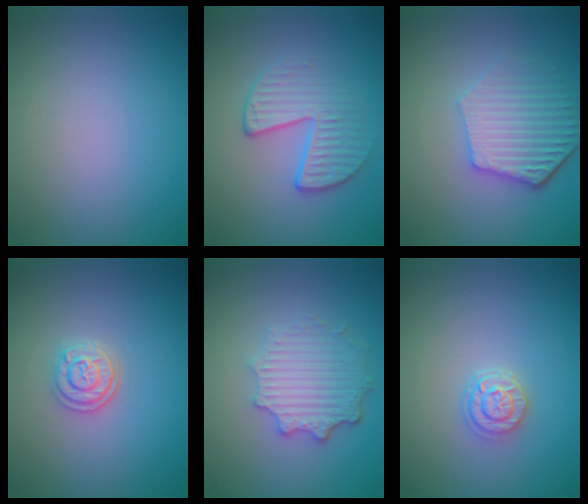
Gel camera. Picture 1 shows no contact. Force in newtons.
{"total": 3.5, "press": 2.9, "slide": 2.0}
{"total": 5.4, "press": 4.2, "slide": 3.4}
{"total": 2.4, "press": 2.1, "slide": 1.1}
{"total": 4.4, "press": 3.6, "slide": 2.6}
{"total": 2.3, "press": 2.0, "slide": 1.1}